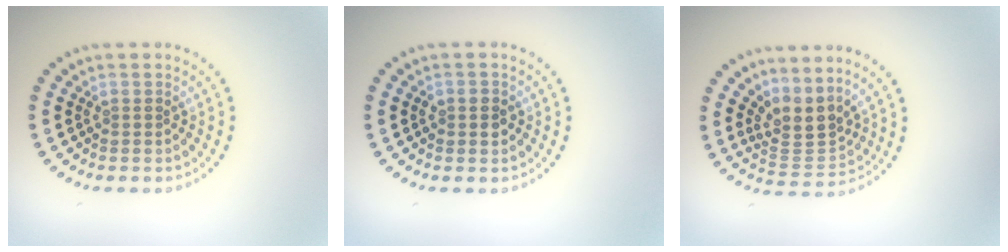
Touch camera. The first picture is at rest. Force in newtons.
{"total": 1.4, "press": 1.4, "slide": 0.3}
{"total": 3.4, "press": 2.5, "slide": 2.3}